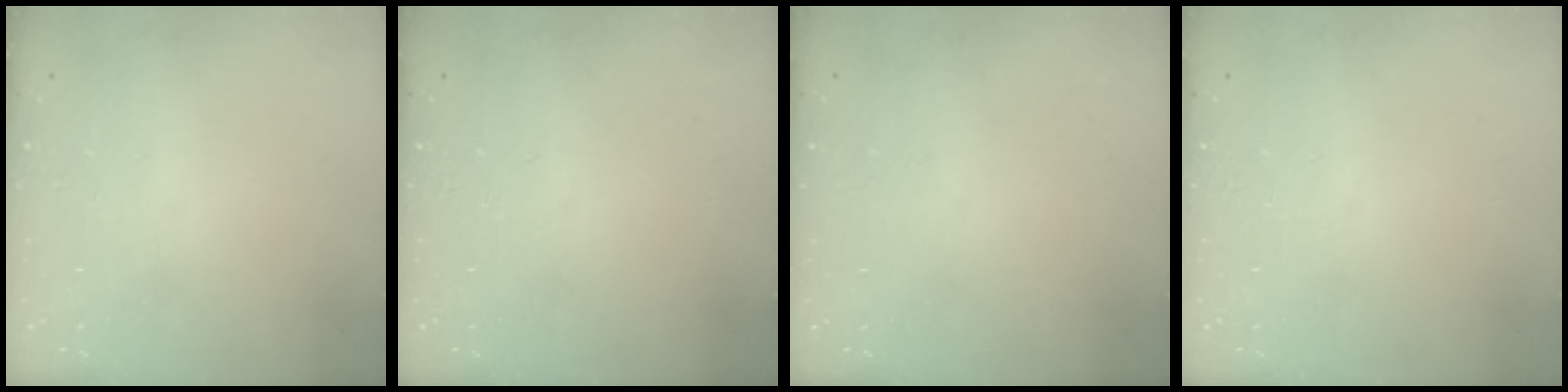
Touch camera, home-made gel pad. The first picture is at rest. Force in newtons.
{"total": 0.0}
{"total": 0.0}
{"total": 0.0}